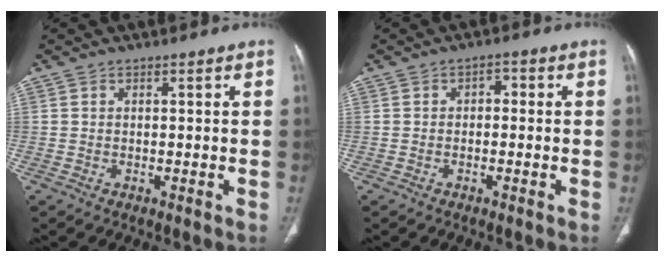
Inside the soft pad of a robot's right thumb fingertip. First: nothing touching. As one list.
[{"total": 2.0, "force": [-0.1, 1.3, 1.4], "torque": [-0.011, 0.009, -0.009]}]